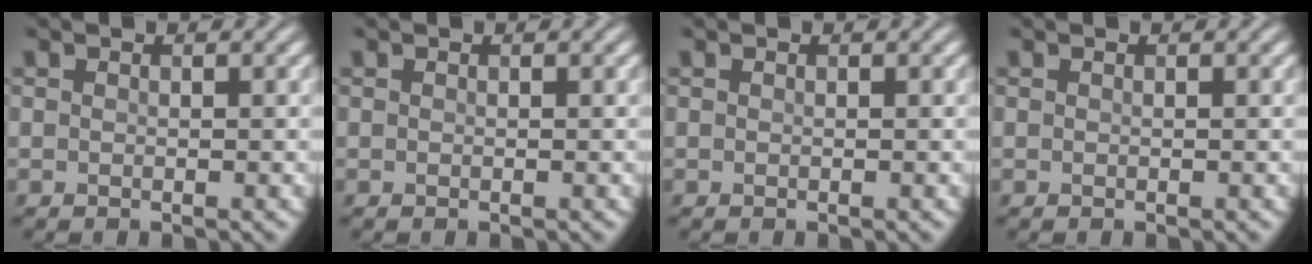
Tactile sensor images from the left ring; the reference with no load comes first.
{"total": 0.0}
{"total": 0.0}
{"total": 0.0}